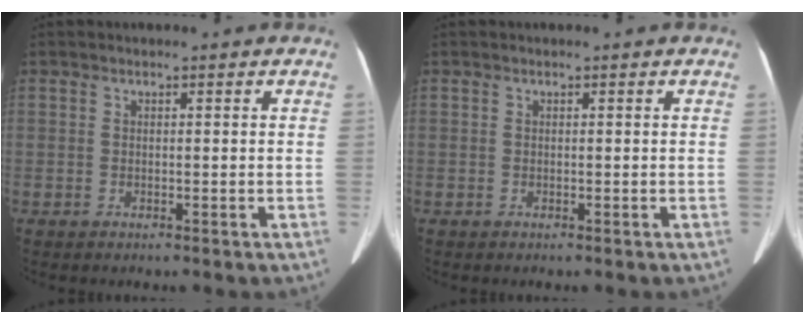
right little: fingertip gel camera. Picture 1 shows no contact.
{"total": 0.0}